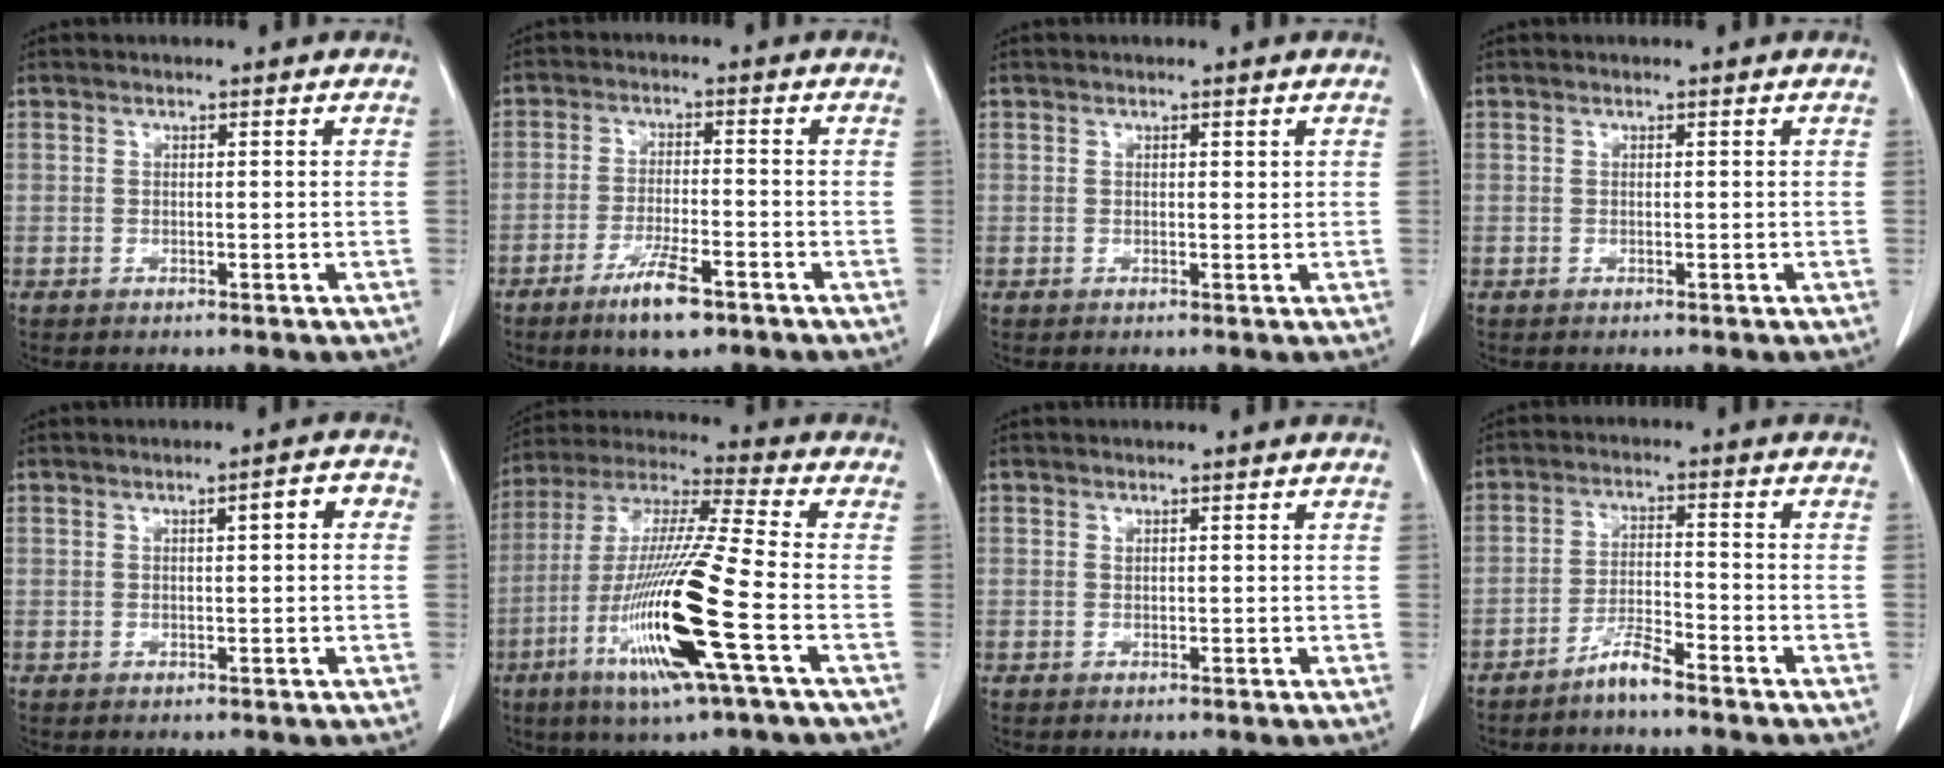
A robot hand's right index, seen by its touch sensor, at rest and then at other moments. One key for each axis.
{"total": 6.9, "fx": -4.4, "fy": 1.1, "fz": 5.2, "tx": -0.099, "ty": -0.010, "tz": -0.074}
{"total": 0.5, "fx": 0.3, "fy": 0.2, "fz": 0.4, "tx": -0.006, "ty": -0.002, "tz": 0.003}
{"total": 0.0}
{"total": 3.1, "fx": 0.5, "fy": 0.7, "fz": 3.0, "tx": -0.040, "ty": 0.014, "tz": 0.004}
{"total": 18.6, "fx": -6.4, "fy": -0.2, "fz": 17.5, "tx": -0.369, "ty": -0.027, "tz": -0.127}
{"total": 0.0}
{"total": 4.2, "fx": -3.5, "fy": 0.0, "fz": 2.2, "tx": -0.042, "ty": -0.004, "tz": -0.071}